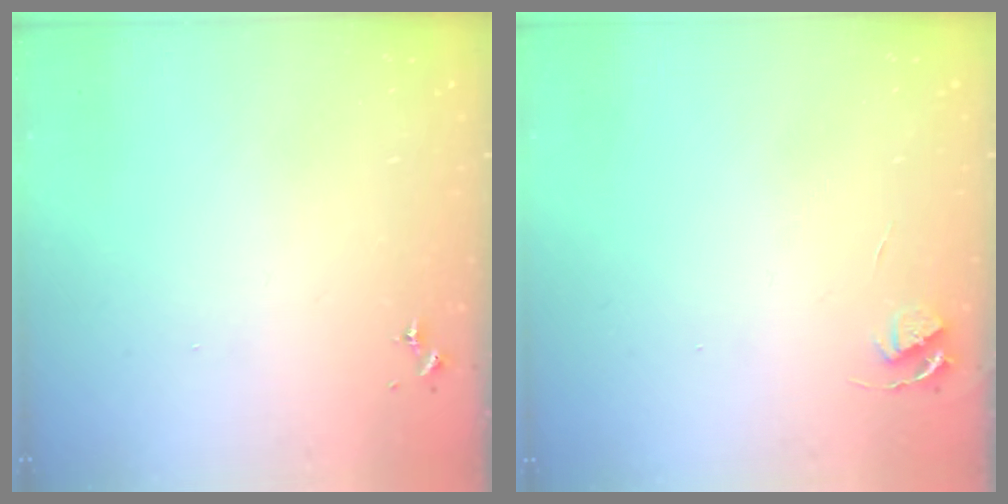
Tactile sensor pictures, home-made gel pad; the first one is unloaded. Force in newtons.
{"total": 4.1, "press": 4.1, "slide": 0.5}